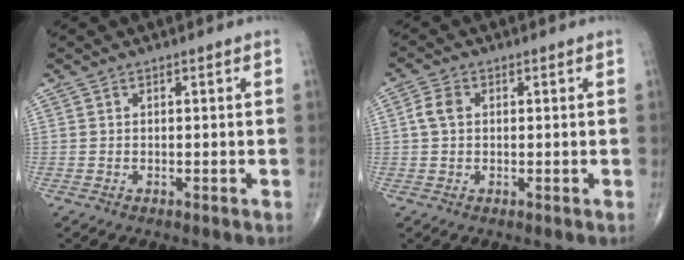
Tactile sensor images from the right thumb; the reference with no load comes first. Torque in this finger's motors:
{"motor_torque": [-0.09, 0.11, 0.26, -0.03, 0.01]}